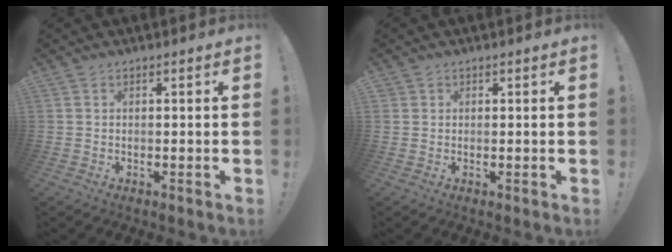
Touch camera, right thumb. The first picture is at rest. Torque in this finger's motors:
{"motor_torque": [-0.17, -0.05, -0.06, 0.17, 0.12]}